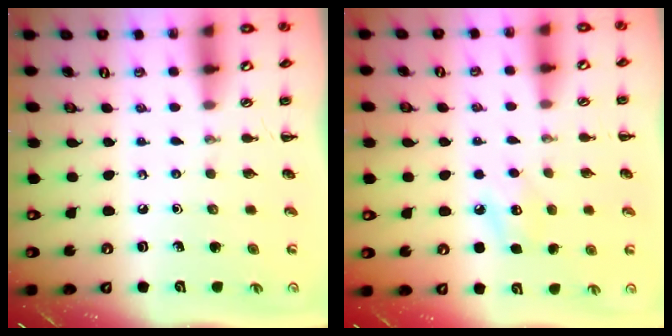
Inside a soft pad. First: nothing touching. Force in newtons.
{"total": 8.2, "press": 8.0, "slide": 1.8}